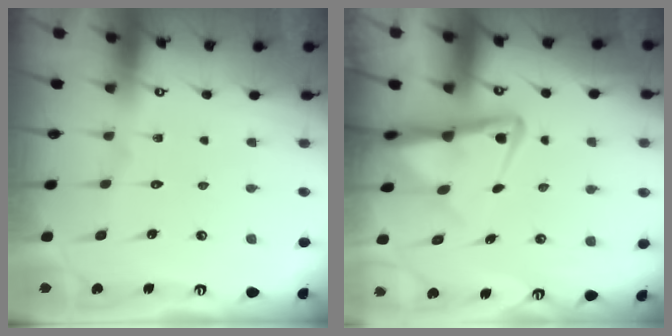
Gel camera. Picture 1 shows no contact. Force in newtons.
{"total": 7.4, "press": 7.4, "slide": 0.8}